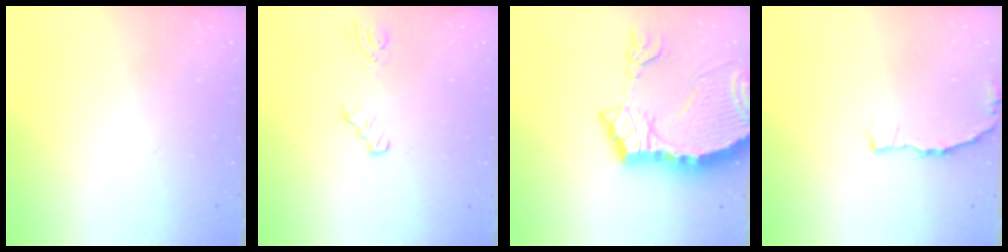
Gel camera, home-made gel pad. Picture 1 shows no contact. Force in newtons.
{"total": 2.7, "press": 2.3, "slide": 1.5}
{"total": 10.4, "press": 10.3, "slide": 1.3}
{"total": 2.9, "press": 2.9, "slide": 0.5}